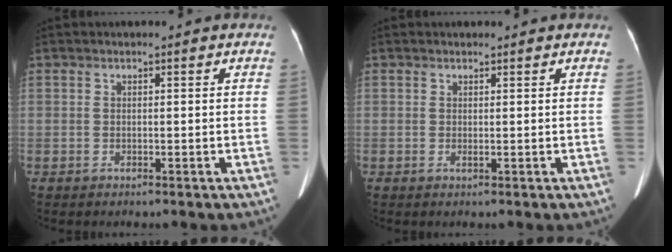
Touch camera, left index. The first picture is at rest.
{"total": 0.8, "force": [0.6, 0.2, 0.6], "torque": [-0.013, 0.005, 0.011]}